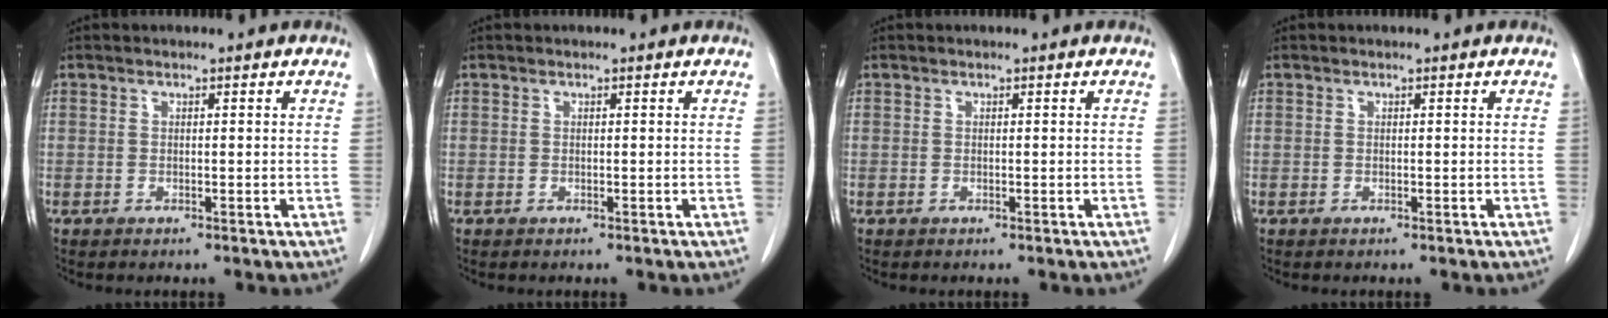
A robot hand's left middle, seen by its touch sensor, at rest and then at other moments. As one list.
[{"total": 0.0}, {"total": 0.0}, {"total": 0.0}]